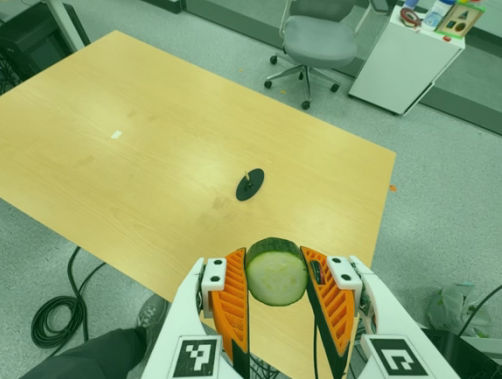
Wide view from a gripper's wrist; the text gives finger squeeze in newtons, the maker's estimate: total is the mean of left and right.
{"total": 13.6, "left": 14.1, "right": 13.1}